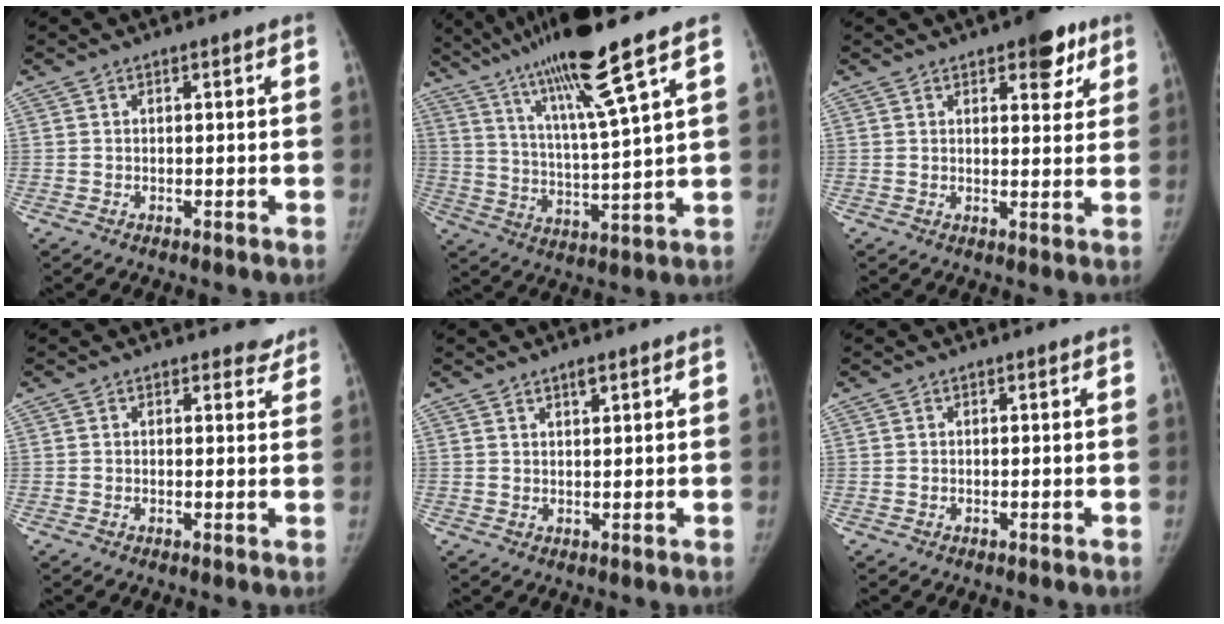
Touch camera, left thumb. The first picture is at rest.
{"total": 16.9, "force": [11.0, -0.3, 12.9], "torque": [-0.221, -0.045, 0.190]}
{"total": 7.7, "force": [4.3, 3.5, 5.4], "torque": [-0.038, -0.016, 0.051]}
{"total": 3.0, "force": [2.6, 1.4, 0.1], "torque": [0.025, -0.018, 0.016]}
{"total": 1.9, "force": [1.4, 0.5, 1.1], "torque": [-0.014, -0.008, 0.024]}
{"total": 0.0}